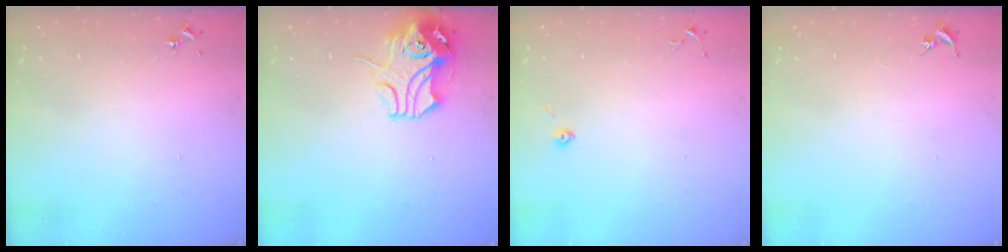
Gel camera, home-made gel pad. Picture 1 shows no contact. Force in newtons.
{"total": 11.9, "press": 11.8, "slide": 1.8}
{"total": 2.9, "press": 2.8, "slide": 1.0}
{"total": 0.0}